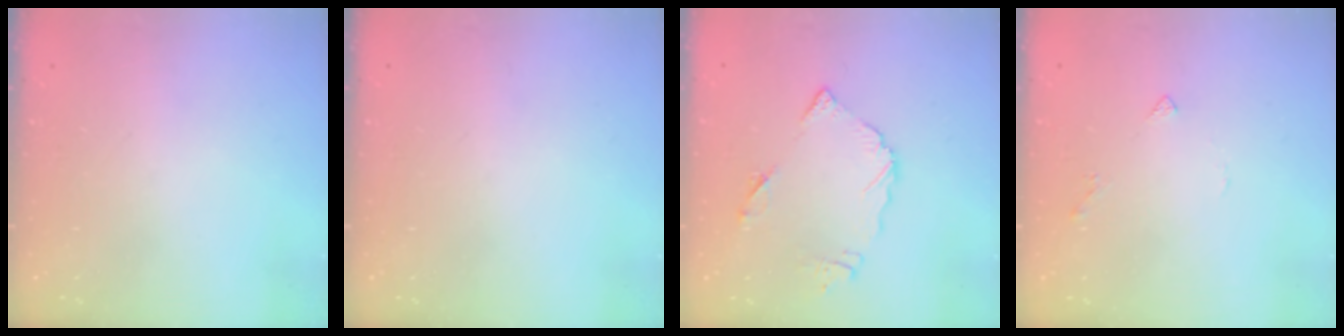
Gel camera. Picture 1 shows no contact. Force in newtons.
{"total": 0.0}
{"total": 8.7, "press": 8.7, "slide": 0.6}
{"total": 3.6, "press": 3.5, "slide": 0.8}